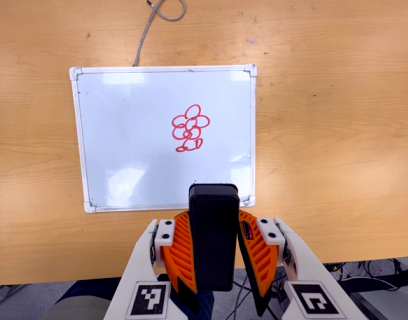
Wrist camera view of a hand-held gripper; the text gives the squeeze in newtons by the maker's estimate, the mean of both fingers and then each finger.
{"total": 8.7, "left": 6.8, "right": 10.7}